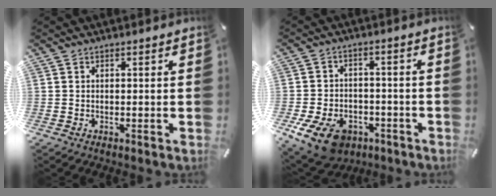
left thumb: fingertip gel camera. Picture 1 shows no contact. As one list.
[{"total": 11.7, "force": [-6.4, 7.6, 6.2], "torque": [-0.128, 0.042, -0.112]}]